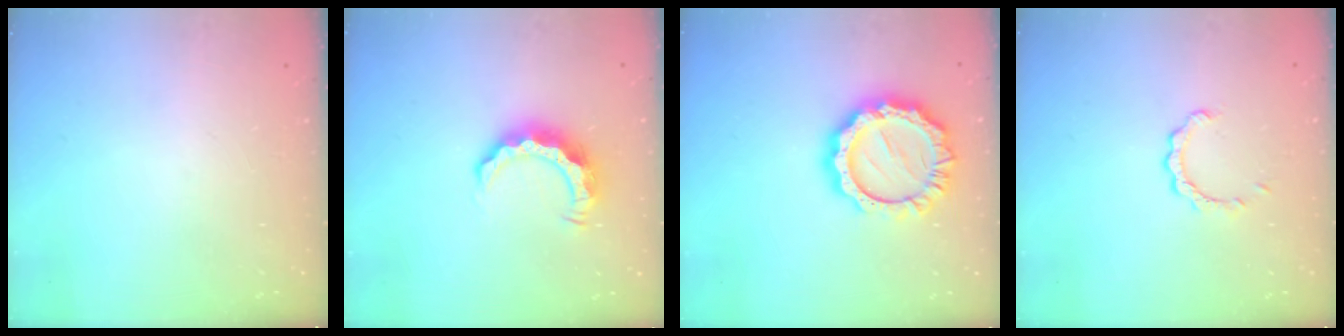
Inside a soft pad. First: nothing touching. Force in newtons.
{"total": 8.4, "press": 8.4, "slide": 0.5}
{"total": 15.7, "press": 15.7, "slide": 1.1}
{"total": 2.4, "press": 2.4, "slide": 0.2}